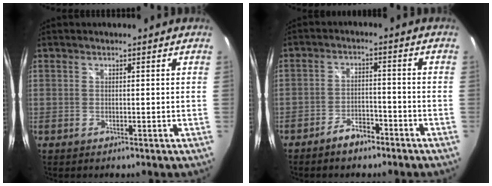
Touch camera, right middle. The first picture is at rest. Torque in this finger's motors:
{"motor_torque": [0.80, -1.33, 0.04, 0.01]}